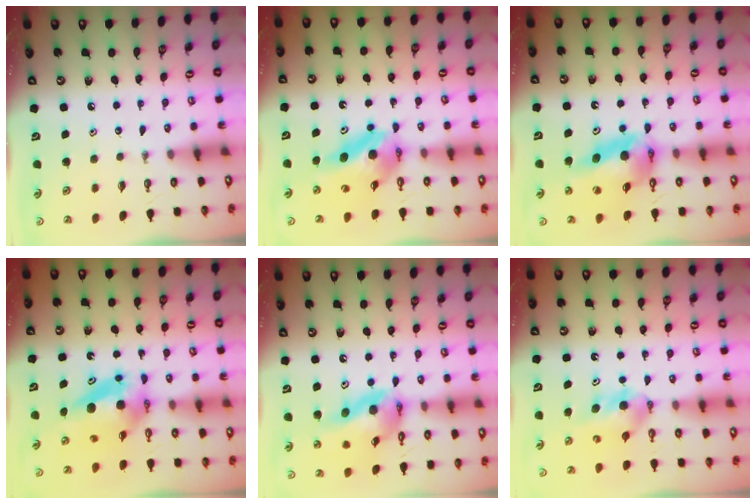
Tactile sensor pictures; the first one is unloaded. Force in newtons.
{"total": 10.7, "press": 10.7, "slide": 1.1}
{"total": 15.9, "press": 15.7, "slide": 2.0}
{"total": 6.5, "press": 6.5, "slide": 0.5}
{"total": 15.9, "press": 15.8, "slide": 2.0}
{"total": 5.2, "press": 5.1, "slide": 0.6}